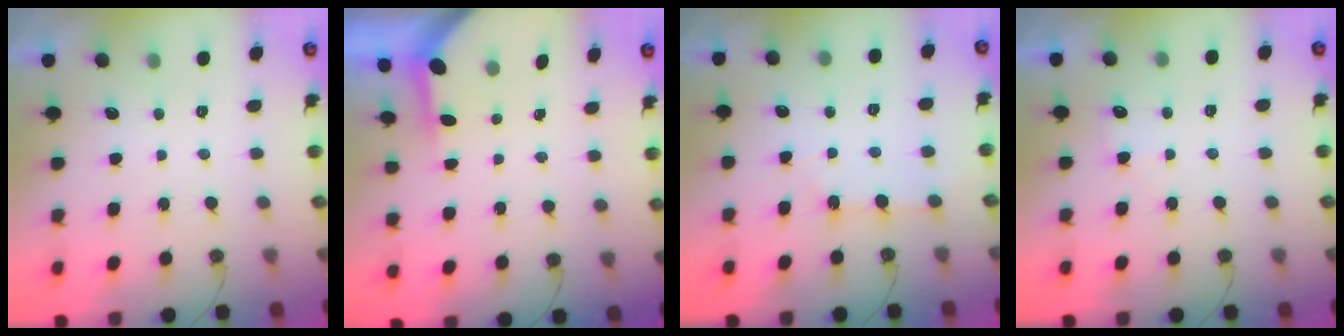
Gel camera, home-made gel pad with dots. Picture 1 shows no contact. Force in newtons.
{"total": 3.9, "press": 3.9, "slide": 0.3}
{"total": 1.9, "press": 1.8, "slide": 0.4}
{"total": 4.3, "press": 4.3, "slide": 0.6}